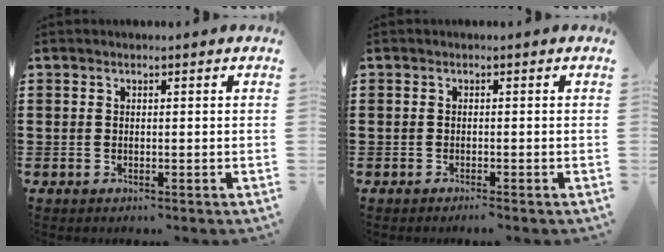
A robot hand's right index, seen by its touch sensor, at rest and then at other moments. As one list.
[{"total": 0.6, "force": [-0.5, -0.2, 0.3], "torque": [-0.006, -0.004, -0.010]}]